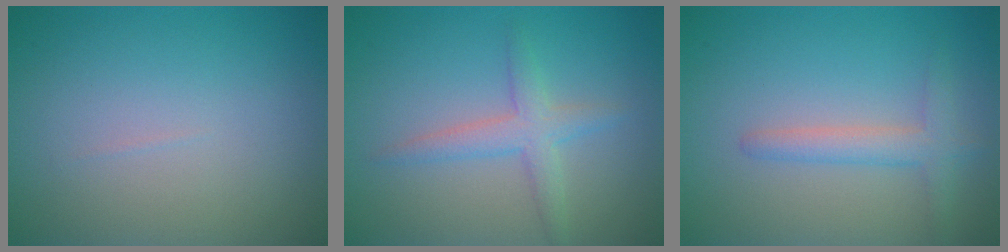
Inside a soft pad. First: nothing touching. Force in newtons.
{"total": 2.5, "press": 2.5, "slide": 0.2}
{"total": 2.3, "press": 2.3, "slide": 0.2}